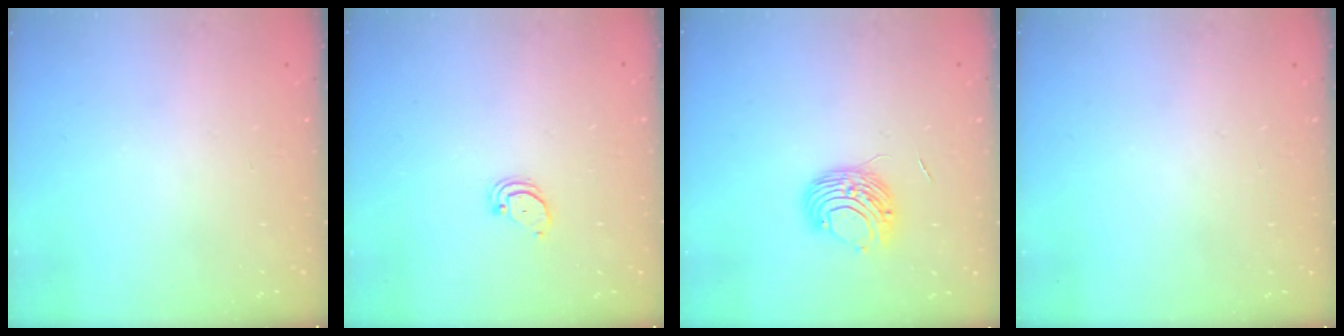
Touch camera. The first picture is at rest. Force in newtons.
{"total": 2.1, "press": 2.1, "slide": 0.2}
{"total": 8.7, "press": 8.6, "slide": 0.8}
{"total": 0.0}